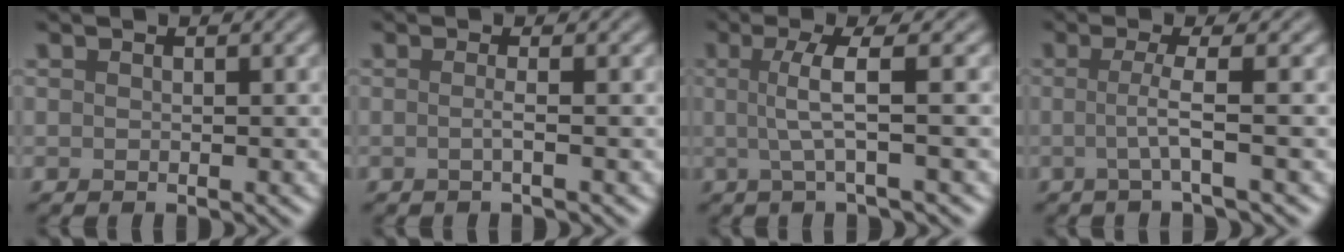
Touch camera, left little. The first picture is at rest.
{"total": 1.4, "force": [-0.2, 0.5, 1.3], "torque": [-0.017, -0.004, -0.011]}
{"total": 3.8, "force": [0.2, 0.7, 3.7], "torque": [-0.067, 0.003, -0.002]}
{"total": 2.7, "force": [-0.2, 0.5, 2.7], "torque": [-0.049, -0.007, -0.012]}